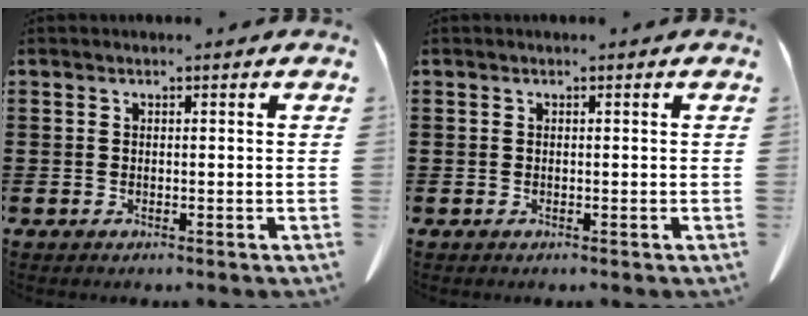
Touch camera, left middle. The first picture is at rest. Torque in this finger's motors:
{"motor_torque": [0.29, -0.34, 0.13, -0.01]}